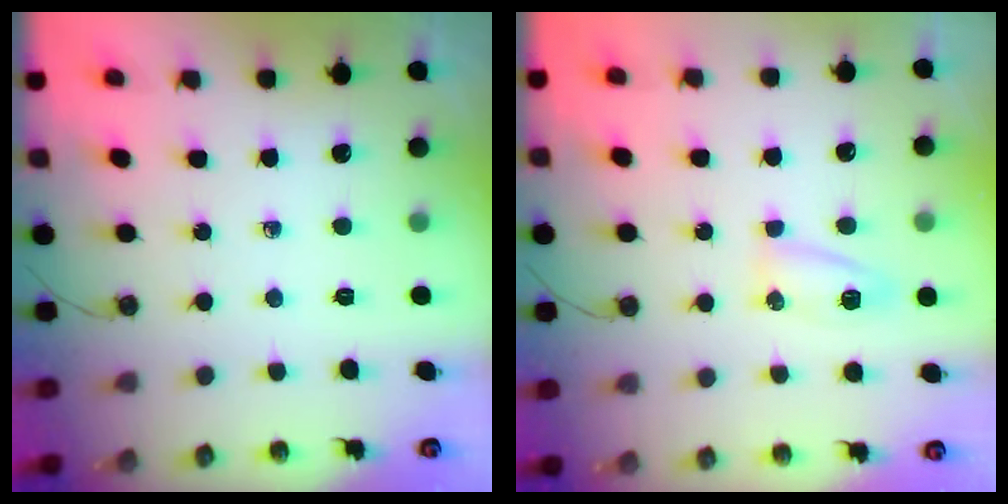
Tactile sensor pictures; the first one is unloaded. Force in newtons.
{"total": 12.3, "press": 7.2, "slide": 10.0}